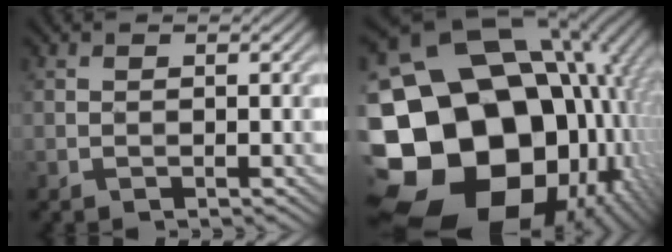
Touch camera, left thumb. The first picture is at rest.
{"total": 25.2, "force": [-6.2, 20.1, 13.8], "torque": [-0.275, -0.032, -0.121]}